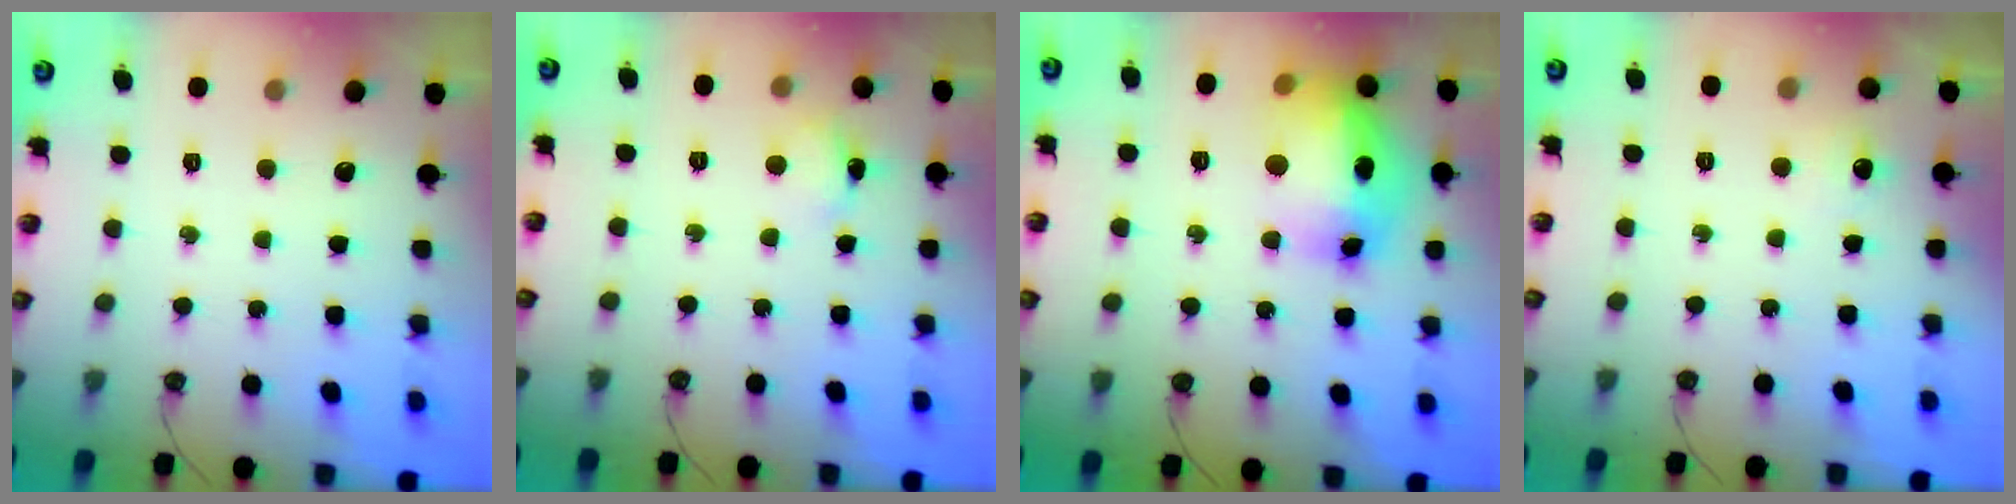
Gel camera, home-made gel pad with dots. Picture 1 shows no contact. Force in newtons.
{"total": 2.9, "press": 2.9, "slide": 0.2}
{"total": 19.3, "press": 19.2, "slide": 1.7}
{"total": 5.7, "press": 5.7, "slide": 0.8}